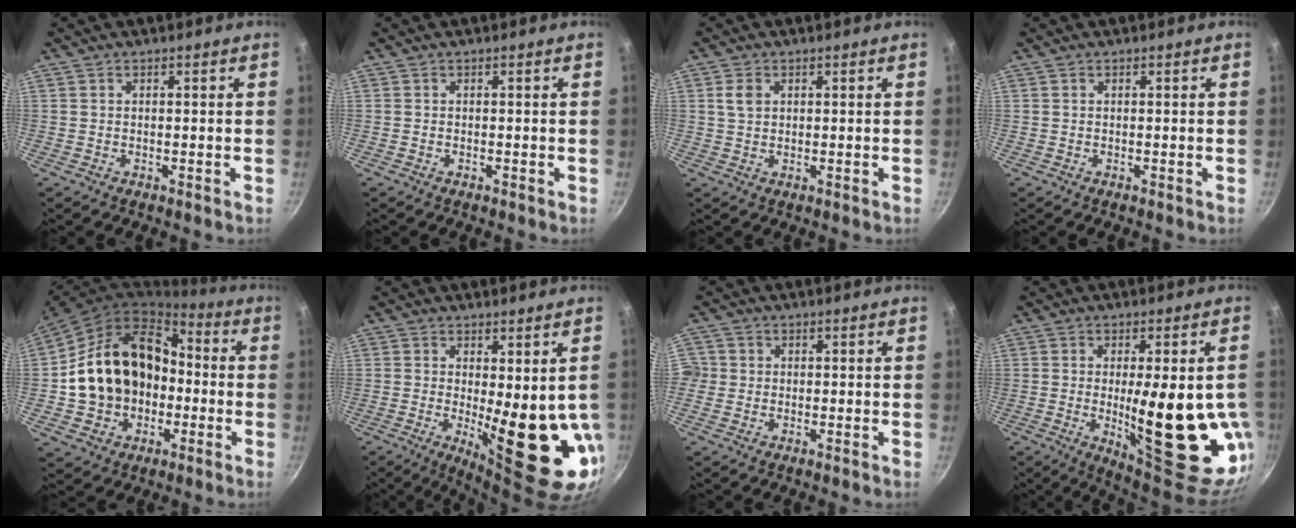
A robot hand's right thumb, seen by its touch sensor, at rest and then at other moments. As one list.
[{"total": 0.0}, {"total": 3.0, "force": [0.9, 2.2, 1.9], "torque": [-0.028, 0.001, 0.016]}, {"total": 0.0}, {"total": 20.5, "force": [-1.5, 16.3, 12.4], "torque": [-0.206, 0.064, -0.018]}, {"total": 14.7, "force": [-1.1, 5.0, 13.7], "torque": [-0.167, -0.028, 0.002]}, {"total": 3.2, "force": [-0.4, 3.1, 0.7], "torque": [0.002, 0.007, -0.013]}, {"total": 23.6, "force": [-2.8, 8.1, 22.0], "torque": [-0.275, -0.023, -0.019]}]